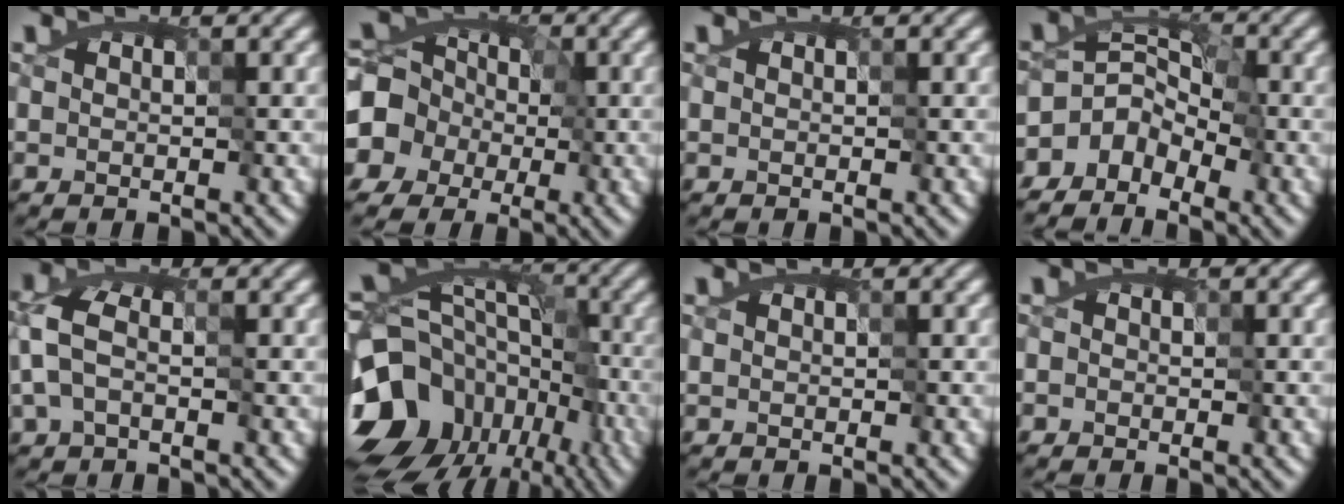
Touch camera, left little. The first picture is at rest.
{"total": 8.6, "force": [-2.1, 8.1, 2.3], "torque": [-0.077, 0.010, -0.071]}
{"total": 0.0}
{"total": 5.3, "force": [-4.6, 2.5, -0.7], "torque": [0.056, 0.010, -0.089]}
{"total": 3.4, "force": [-1.6, 1.9, 2.4], "torque": [-0.064, 0.001, -0.028]}
{"total": 17.9, "force": [-9.7, 12.9, 7.7], "torque": [-0.144, -0.020, -0.136]}
{"total": 0.0}
{"total": 0.6, "force": [-0.3, 0.5, -0.1], "torque": [0.001, -0.003, -0.006]}